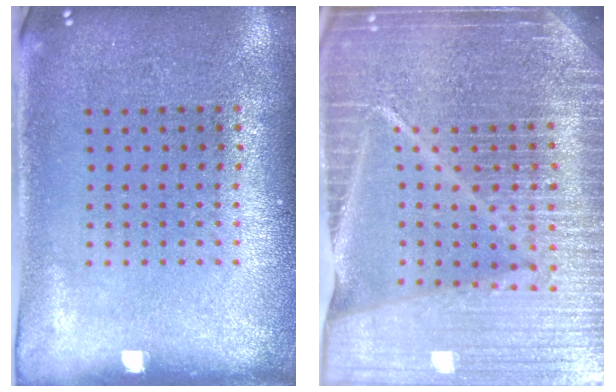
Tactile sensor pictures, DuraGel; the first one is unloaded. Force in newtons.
{"total": 6.7, "press": 5.7, "slide": 3.4}